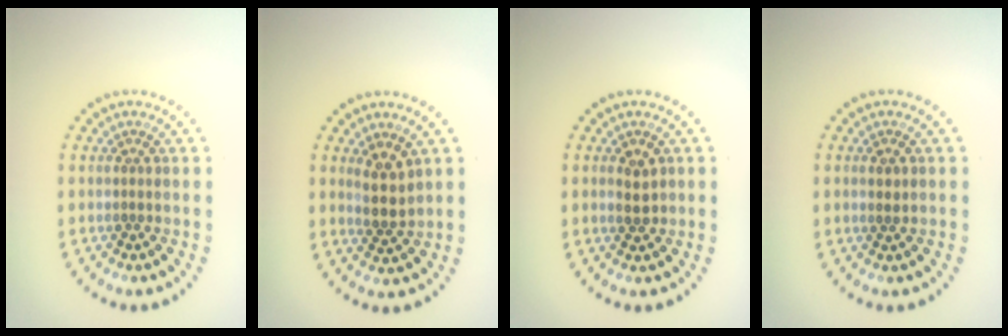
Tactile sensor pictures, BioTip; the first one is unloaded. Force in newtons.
{"total": 2.7, "press": 2.3, "slide": 1.4}
{"total": 1.9, "press": 1.9, "slide": 0.1}
{"total": 0.6, "press": 0.5, "slide": 0.3}